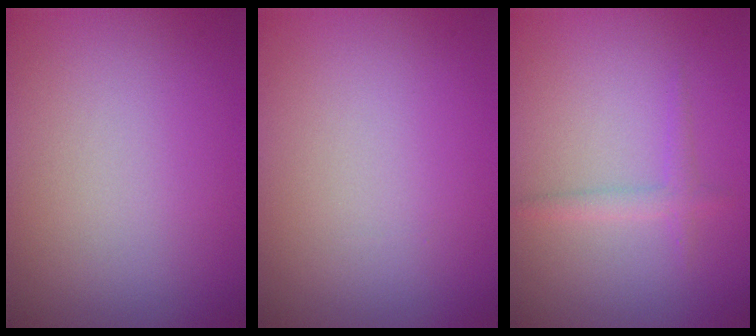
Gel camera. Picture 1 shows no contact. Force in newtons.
{"total": 0.0}
{"total": 1.4, "press": 1.4, "slide": 0.0}